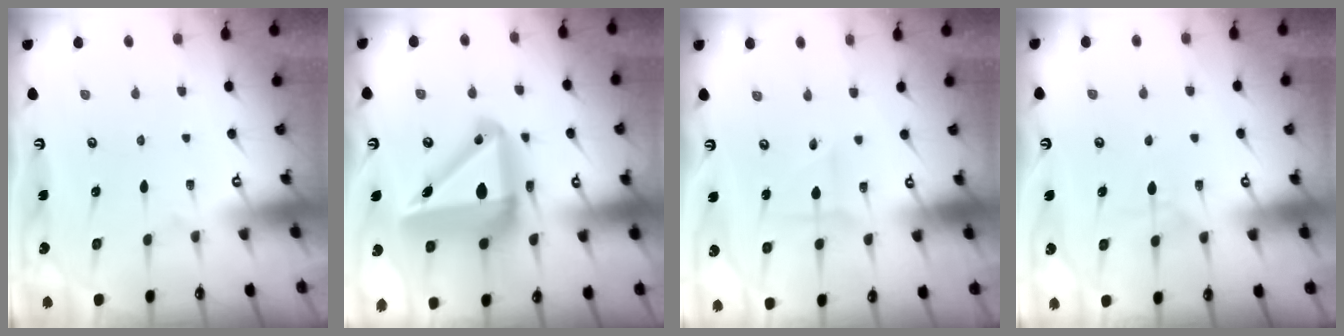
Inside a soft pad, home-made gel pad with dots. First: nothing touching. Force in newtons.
{"total": 20.8, "press": 20.6, "slide": 2.8}
{"total": 1.9, "press": 1.9, "slide": 0.2}
{"total": 5.7, "press": 5.7, "slide": 0.8}